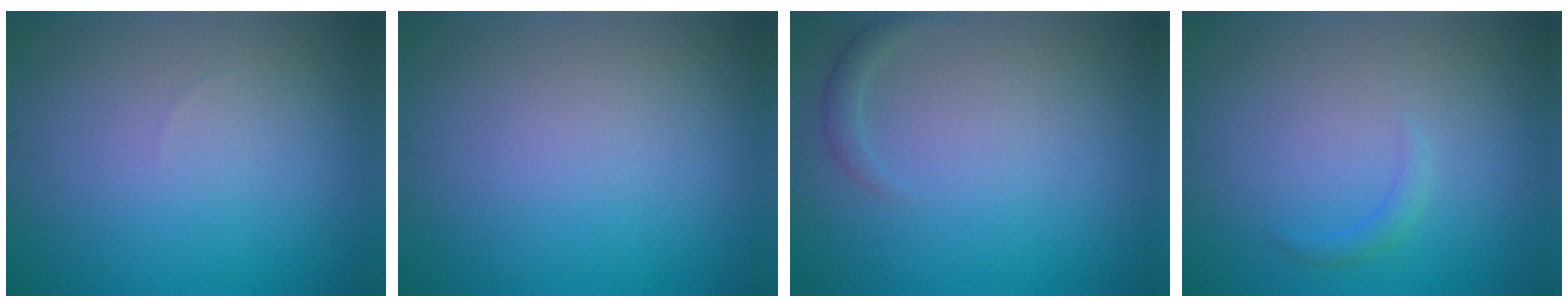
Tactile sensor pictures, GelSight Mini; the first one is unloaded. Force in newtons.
{"total": 0.0}
{"total": 1.1, "press": 1.1, "slide": 0.0}
{"total": 1.0, "press": 1.0, "slide": 0.1}